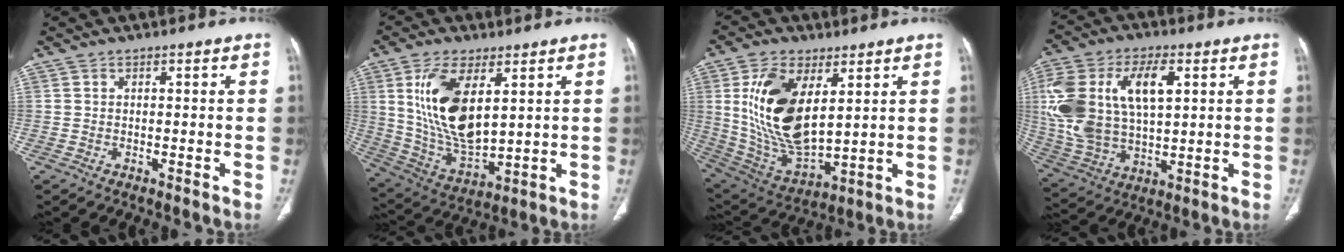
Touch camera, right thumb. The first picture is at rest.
{"total": 16.3, "force": [5.0, 7.6, 13.5], "torque": [-0.257, -0.028, 0.110]}
{"total": 18.9, "force": [5.2, 9.6, 15.5], "torque": [-0.287, -0.028, 0.115]}
{"total": 21.6, "force": [5.1, 11.8, 17.3], "torque": [-0.353, -0.002, 0.098]}